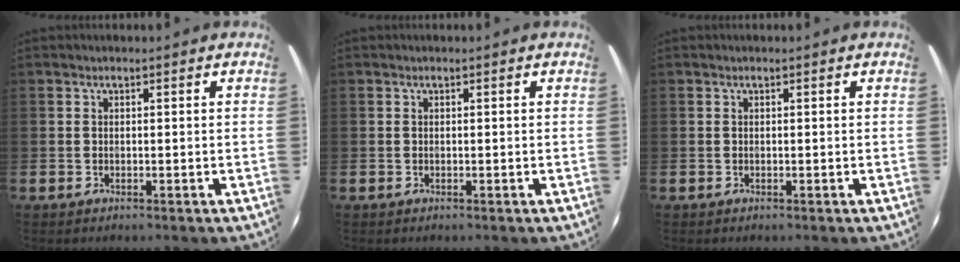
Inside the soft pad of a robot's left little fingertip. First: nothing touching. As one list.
[{"total": 0.0}, {"total": 0.0}]